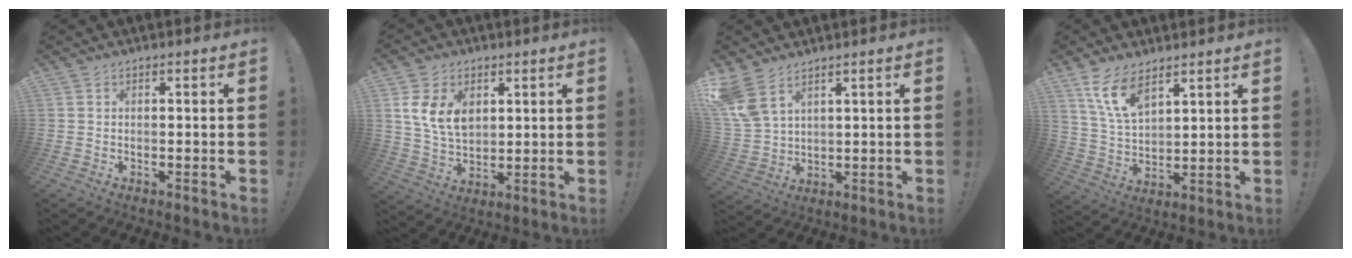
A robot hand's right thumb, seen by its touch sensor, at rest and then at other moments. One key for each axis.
{"total": 11.6, "fx": 4.0, "fy": 8.3, "fz": 7.1, "tx": -0.126, "ty": -0.011, "tz": 0.077}
{"total": 8.7, "fx": 6.0, "fy": 4.3, "fz": 4.6, "tx": -0.095, "ty": -0.027, "tz": 0.121}
{"total": 10.2, "fx": 7.2, "fy": 4.4, "fz": 5.8, "tx": -0.124, "ty": -0.029, "tz": 0.143}